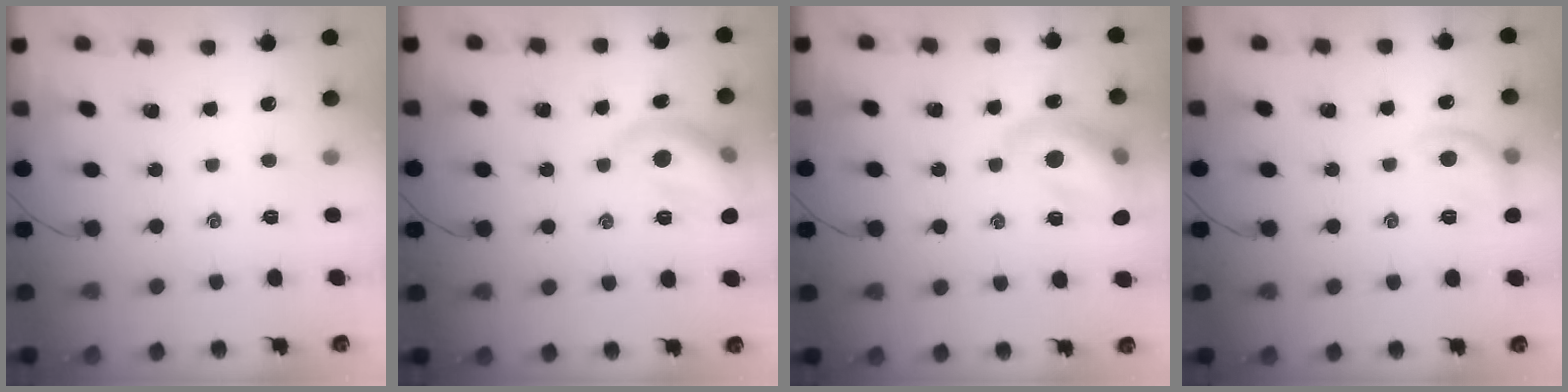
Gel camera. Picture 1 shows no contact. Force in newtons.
{"total": 12.7, "press": 12.7, "slide": 1.0}
{"total": 14.8, "press": 14.7, "slide": 2.2}
{"total": 9.1, "press": 9.1, "slide": 0.8}